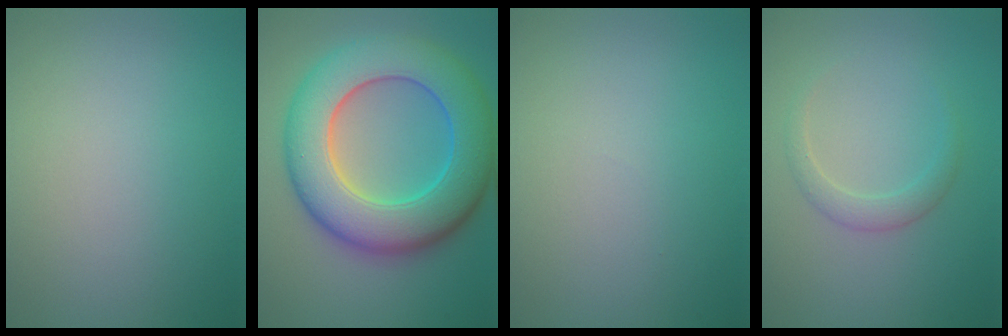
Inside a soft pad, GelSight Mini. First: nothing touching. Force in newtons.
{"total": 11.4, "press": 11.4, "slide": 0.1}
{"total": 0.0}
{"total": 1.6, "press": 1.6, "slide": 0.1}